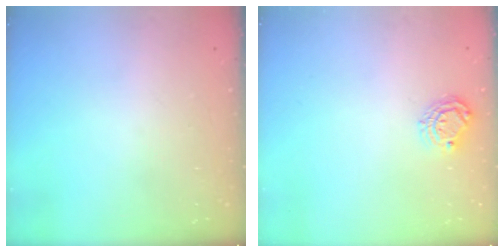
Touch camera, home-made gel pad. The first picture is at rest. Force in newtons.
{"total": 6.6, "press": 6.6, "slide": 0.2}